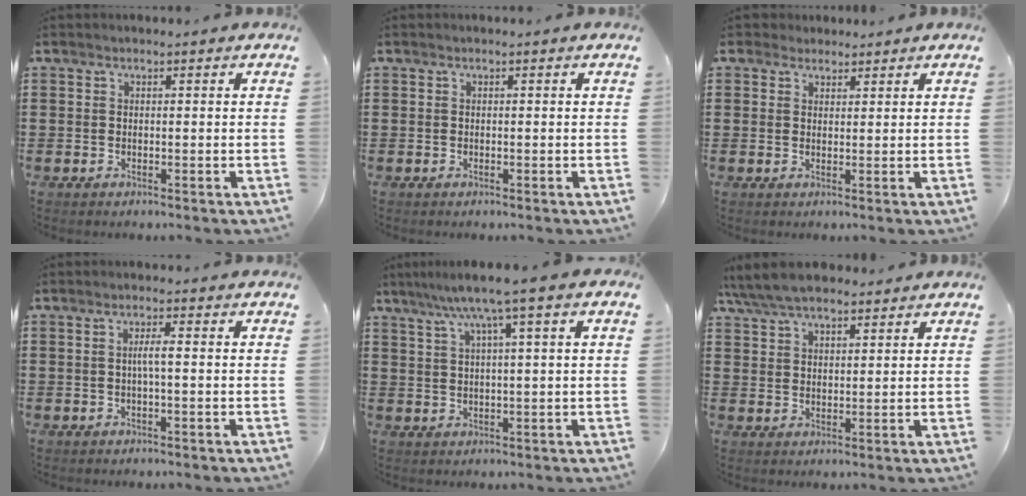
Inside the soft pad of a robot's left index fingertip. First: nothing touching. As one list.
[{"total": 0.0}, {"total": 2.1, "force": [1.8, 1.2, 0.0], "torque": [-0.008, 0.009, 0.034]}, {"total": 2.3, "force": [-0.2, 0.2, 2.3], "torque": [-0.046, 0.001, -0.005]}, {"total": 6.2, "force": [3.2, -0.1, 5.4], "torque": [-0.115, 0.000, 0.049]}, {"total": 6.5, "force": [5.6, 2.0, 2.8], "torque": [-0.071, -0.005, 0.105]}]